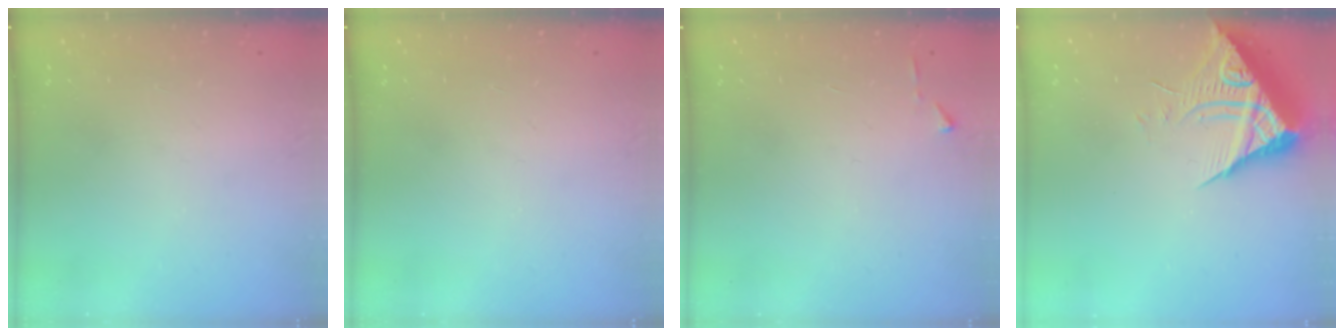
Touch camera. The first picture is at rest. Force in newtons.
{"total": 0.0}
{"total": 3.9, "press": 3.9, "slide": 0.5}
{"total": 8.8, "press": 8.7, "slide": 0.9}